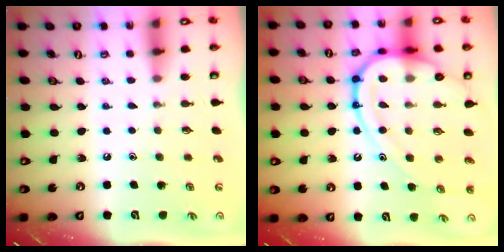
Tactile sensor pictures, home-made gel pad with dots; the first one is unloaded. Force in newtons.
{"total": 17.5, "press": 17.4, "slide": 1.4}